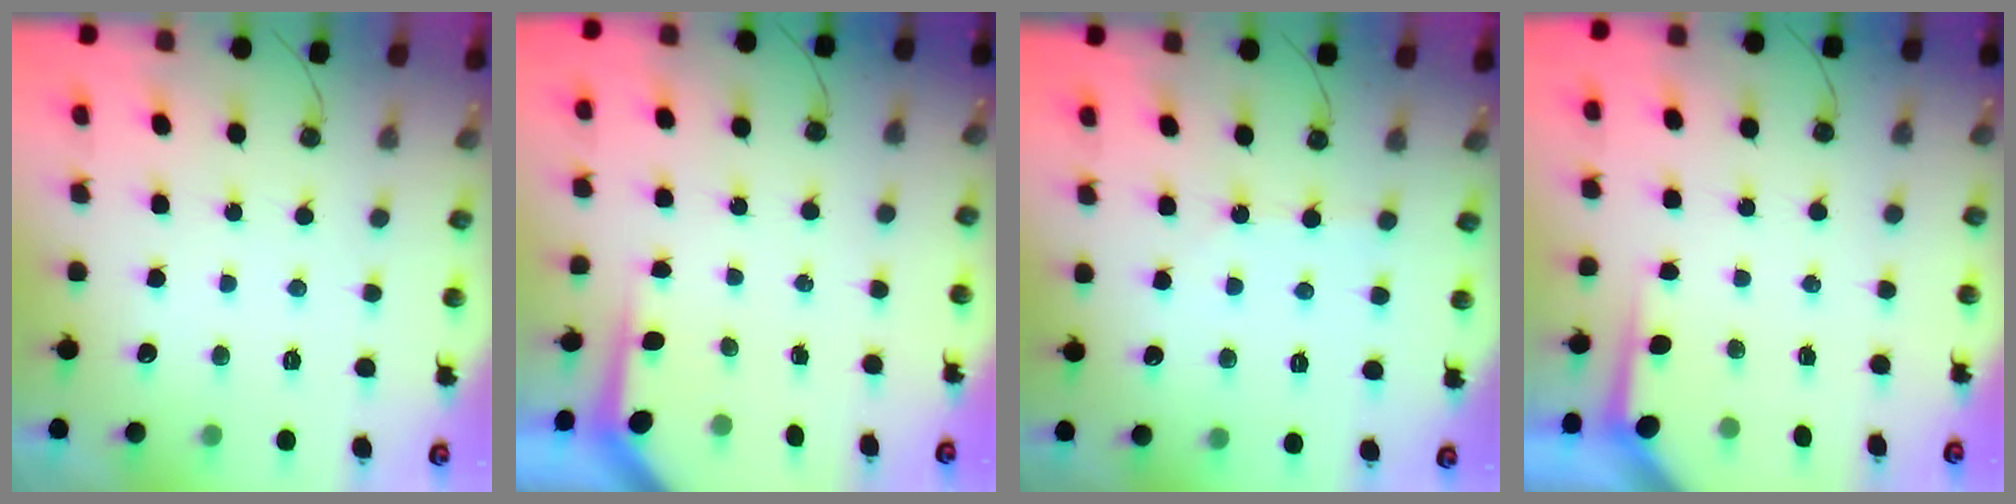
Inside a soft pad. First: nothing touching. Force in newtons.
{"total": 3.6, "press": 3.6, "slide": 0.4}
{"total": 1.7, "press": 1.6, "slide": 0.3}
{"total": 3.6, "press": 3.6, "slide": 0.3}